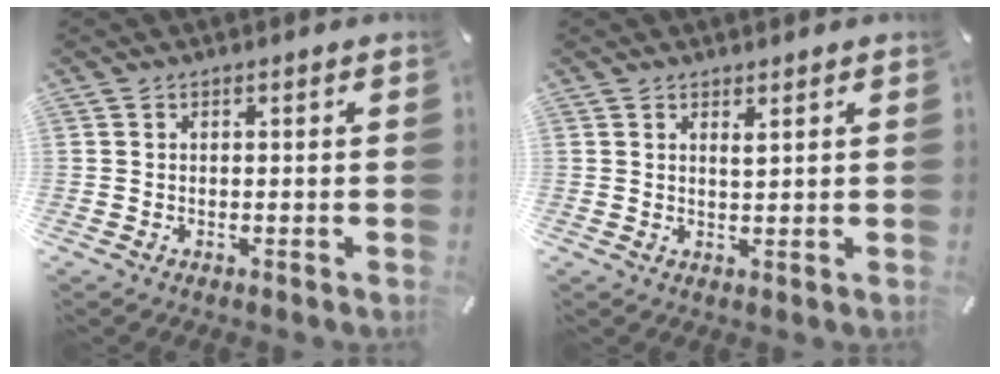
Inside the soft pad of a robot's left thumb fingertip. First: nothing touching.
{"total": 1.3, "force": [1.0, 0.3, 0.8], "torque": [-0.011, -0.003, 0.015]}